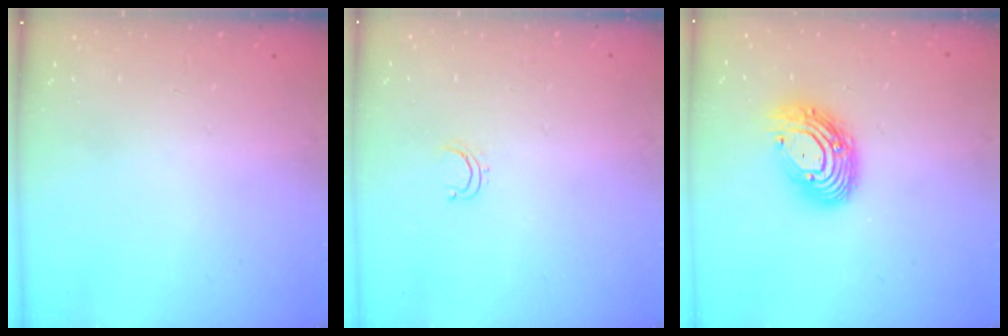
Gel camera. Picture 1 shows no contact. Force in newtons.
{"total": 2.8, "press": 2.8, "slide": 0.2}
{"total": 13.1, "press": 13.1, "slide": 1.1}